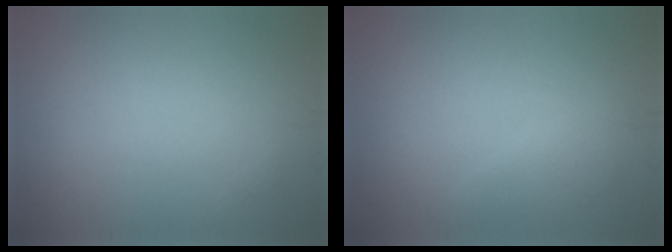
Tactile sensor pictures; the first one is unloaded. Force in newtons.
{"total": 1.5, "press": 1.5, "slide": 0.1}